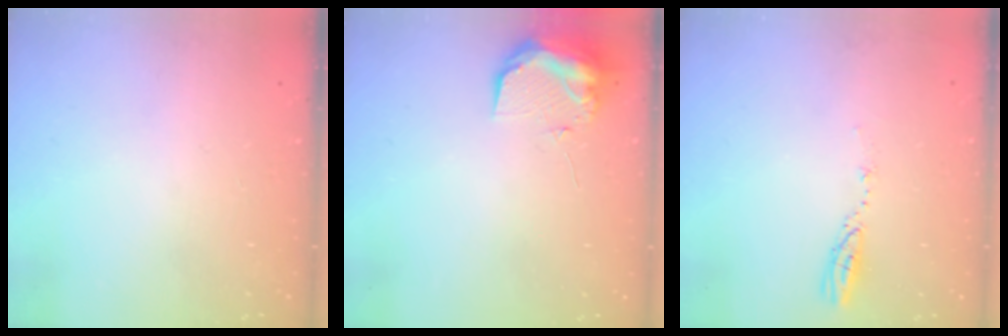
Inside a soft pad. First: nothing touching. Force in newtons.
{"total": 9.5, "press": 9.4, "slide": 1.0}
{"total": 3.8, "press": 3.8, "slide": 0.4}